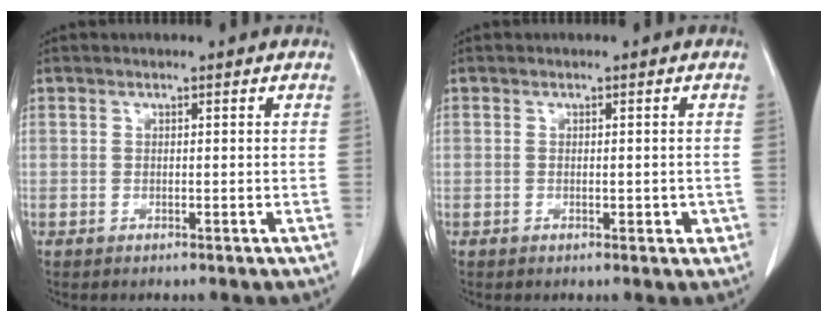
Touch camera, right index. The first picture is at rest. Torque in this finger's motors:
{"motor_torque": [-0.15, 0.29, 0.00, 0.01]}